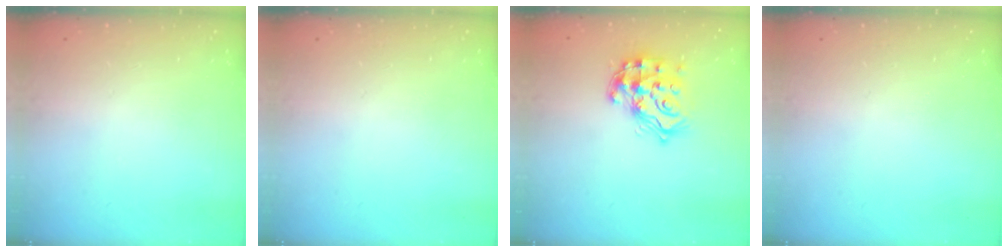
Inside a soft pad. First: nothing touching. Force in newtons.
{"total": 0.0}
{"total": 15.8, "press": 15.7, "slide": 1.3}
{"total": 0.0}